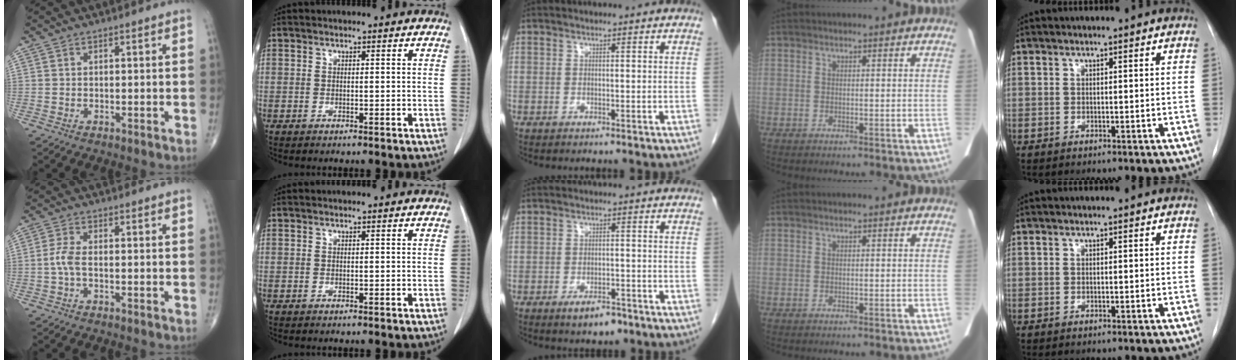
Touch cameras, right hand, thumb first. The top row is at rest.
{"thumb": {"total": 3.0, "force": [-0.6, 1.1, 2.7], "torque": [-0.067, 0.002, -0.016]}, "middle": {"total": 4.1, "force": [-2.7, 1.7, 2.6], "torque": [-0.043, 0.000, -0.037]}}